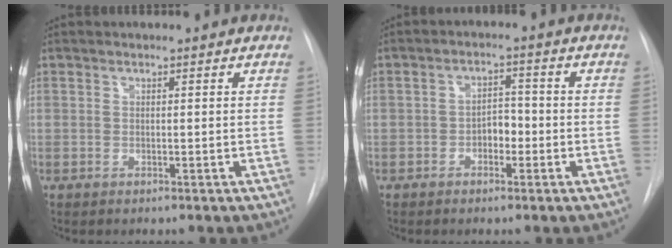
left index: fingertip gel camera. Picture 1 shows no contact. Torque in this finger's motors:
{"motor_torque": [0.06, 0.03, -0.02, 0.01]}